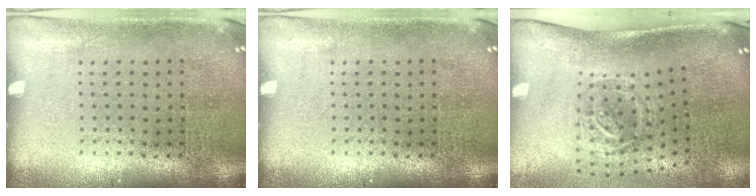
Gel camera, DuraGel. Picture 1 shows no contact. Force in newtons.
{"total": 0.0}
{"total": 1.9, "press": 1.2, "slide": 1.6}